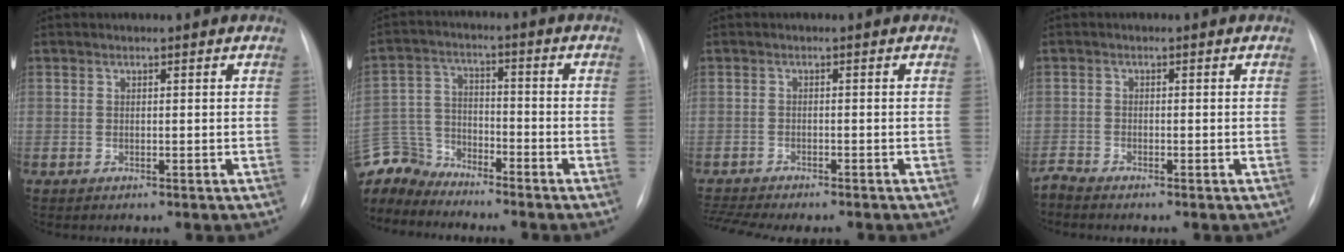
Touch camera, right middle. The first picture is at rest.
{"total": 9.8, "force": [-9.6, 2.3, 0.6], "torque": [-0.026, 0.011, -0.192]}
{"total": 8.3, "force": [-7.4, 1.0, 3.6], "torque": [-0.057, -0.001, -0.111]}
{"total": 1.5, "force": [-1.5, -0.3, 0.0], "torque": [-0.004, -0.009, -0.031]}